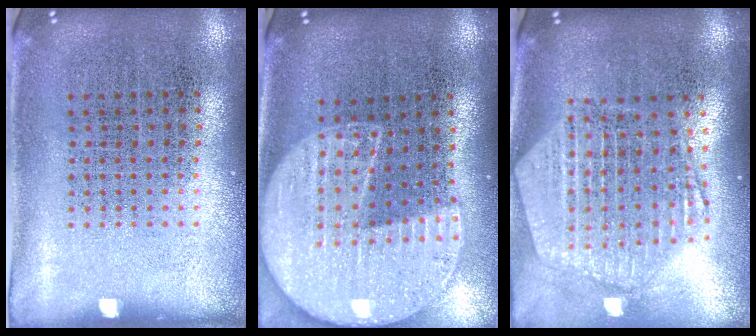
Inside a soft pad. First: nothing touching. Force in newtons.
{"total": 2.2, "press": 1.9, "slide": 1.1}
{"total": 2.6, "press": 2.2, "slide": 1.4}